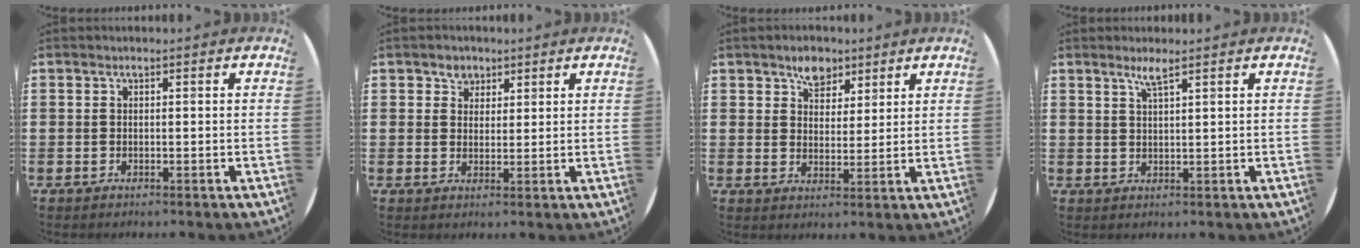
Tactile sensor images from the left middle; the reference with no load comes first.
{"total": 2.4, "force": [1.8, 1.6, 0.1], "torque": [0.010, -0.001, 0.031]}
{"total": 4.3, "force": [3.3, 2.6, 1.0], "torque": [-0.012, 0.000, 0.060]}
{"total": 2.3, "force": [1.8, 0.0, 1.5], "torque": [-0.030, 0.001, 0.031]}